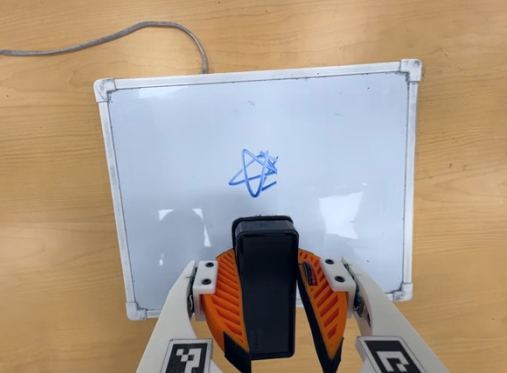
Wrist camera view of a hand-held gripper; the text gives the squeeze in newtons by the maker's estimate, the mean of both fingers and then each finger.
{"total": 9.6, "left": 9.3, "right": 9.8}